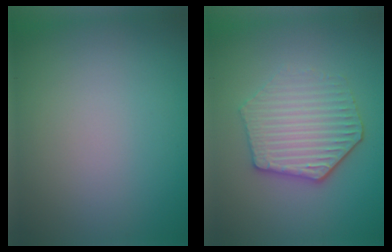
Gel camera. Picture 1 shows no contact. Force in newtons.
{"total": 4.7, "press": 4.1, "slide": 2.2}